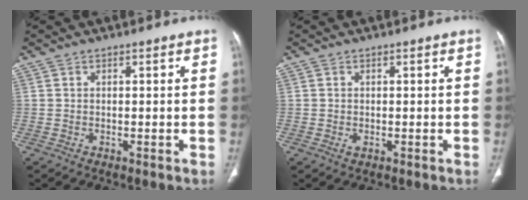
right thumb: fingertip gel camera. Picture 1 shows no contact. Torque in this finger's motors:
{"motor_torque": [-0.27, -0.10, -0.18, 0.38, 0.10]}